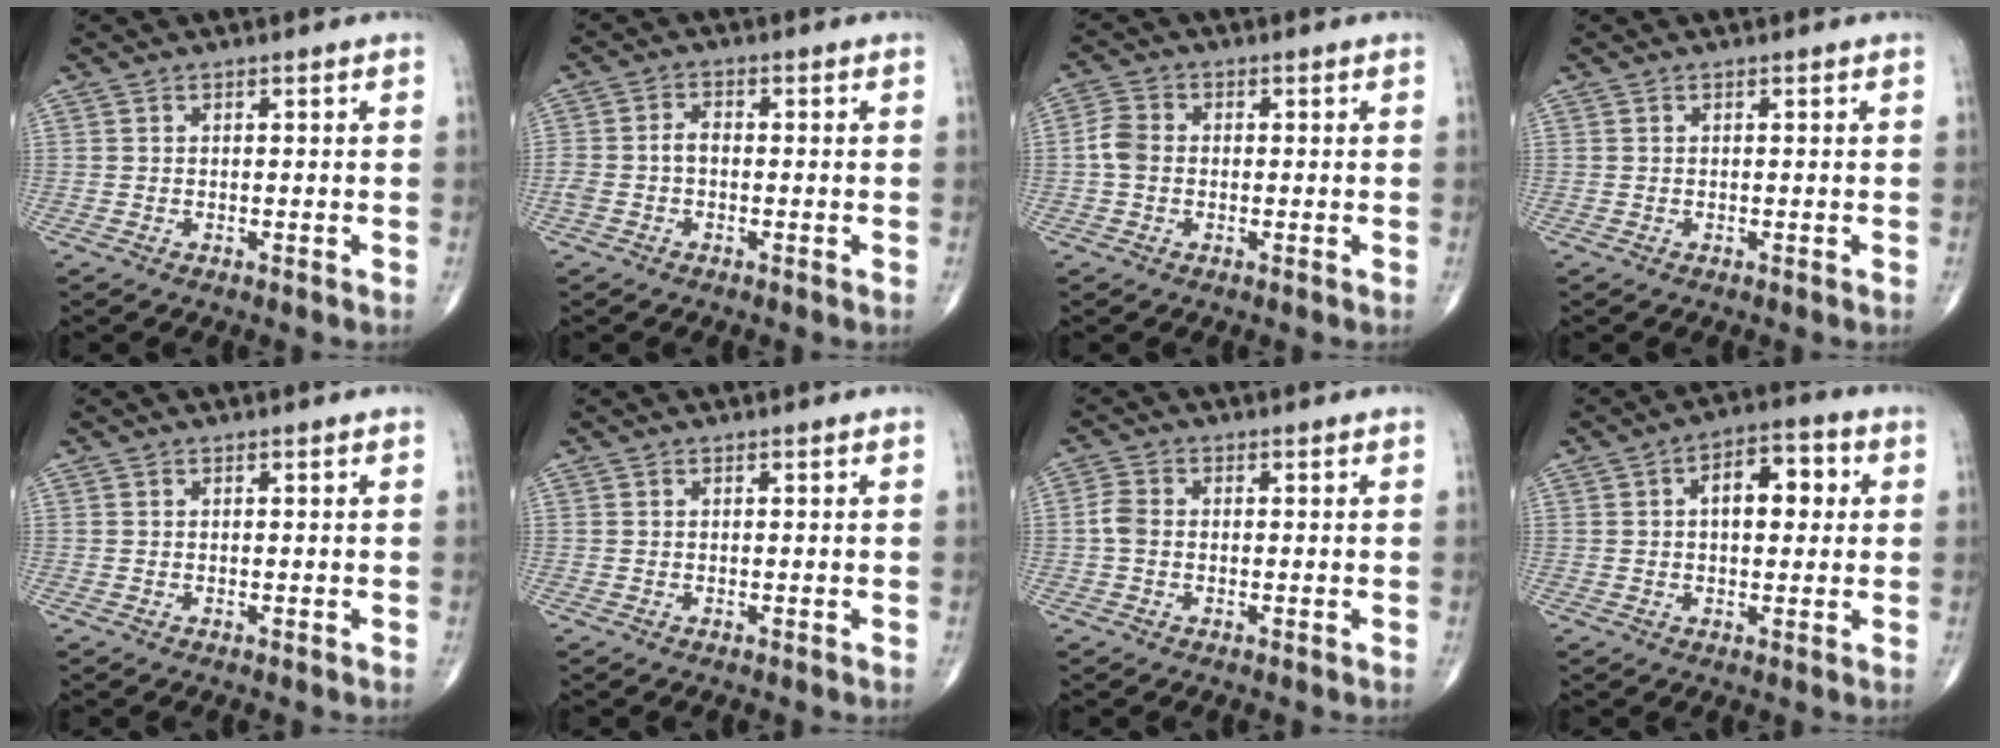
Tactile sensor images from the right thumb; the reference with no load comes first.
{"total": 3.3, "force": [-0.6, 2.0, 2.6], "torque": [-0.060, 0.014, -0.015]}
{"total": 3.8, "force": [-0.4, 2.9, 2.4], "torque": [-0.048, 0.010, -0.016]}
{"total": 0.0}
{"total": 0.0}
{"total": 0.0}
{"total": 2.7, "force": [-0.4, 2.0, 1.8], "torque": [-0.037, 0.006, -0.015]}
{"total": 8.9, "force": [1.7, 4.9, 7.3], "torque": [-0.084, 0.019, 0.019]}